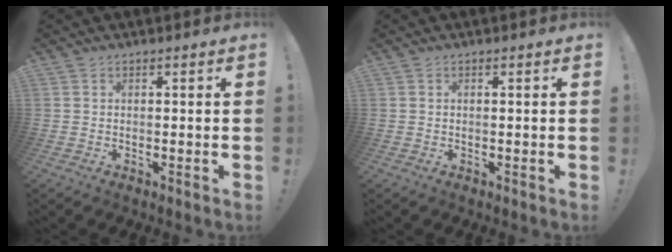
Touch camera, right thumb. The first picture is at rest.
{"total": 0.0}